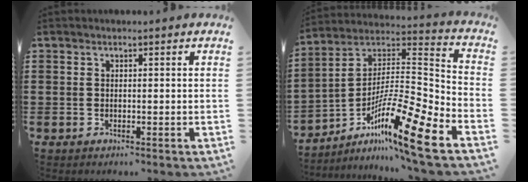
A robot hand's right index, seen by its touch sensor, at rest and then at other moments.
{"total": 14.8, "force": [-9.7, 1.2, 11.1], "torque": [-0.191, 0.010, -0.182]}